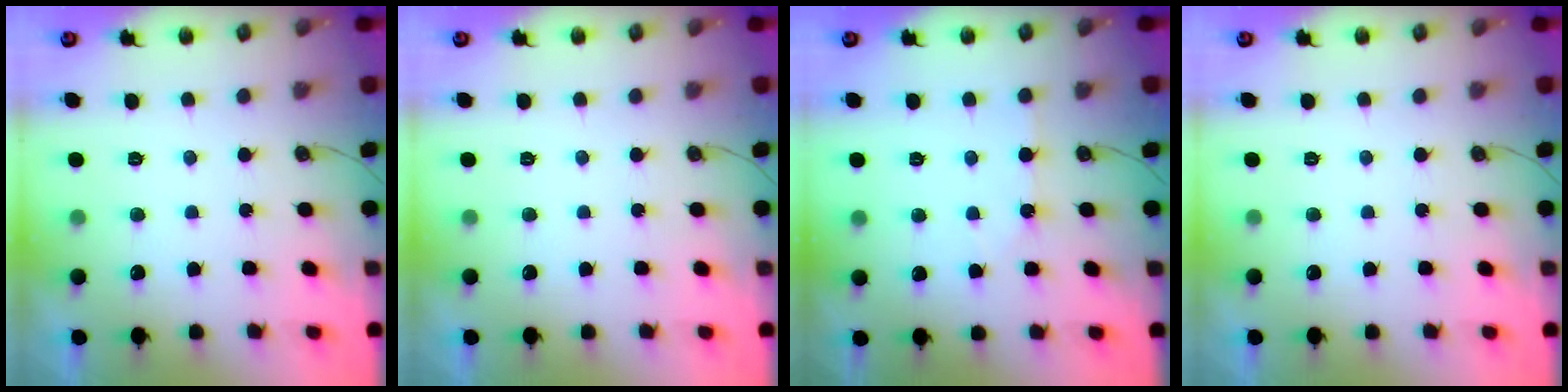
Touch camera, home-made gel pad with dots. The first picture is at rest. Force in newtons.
{"total": 0.0}
{"total": 3.3, "press": 3.3, "slide": 0.6}
{"total": 0.0}